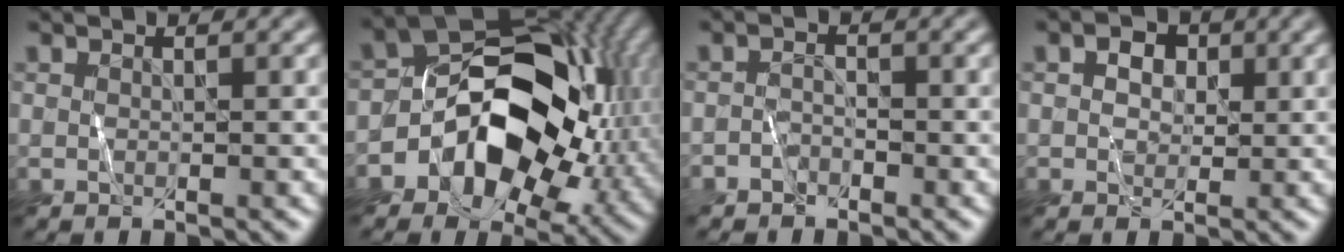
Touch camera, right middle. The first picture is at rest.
{"total": 12.7, "force": [-2.2, 8.8, 9.0], "torque": [-0.118, 0.012, -0.055]}
{"total": 1.0, "force": [-1.0, 0.4, -0.2], "torque": [0.004, 0.012, -0.020]}
{"total": 1.8, "force": [0.6, 1.5, 0.8], "torque": [-0.011, 0.009, 0.008]}